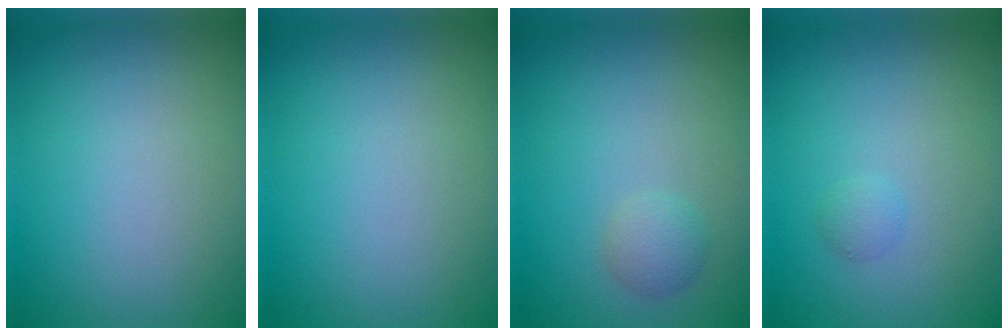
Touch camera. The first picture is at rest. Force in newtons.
{"total": 0.0}
{"total": 1.5, "press": 1.5, "slide": 0.0}
{"total": 0.8, "press": 0.8, "slide": 0.1}